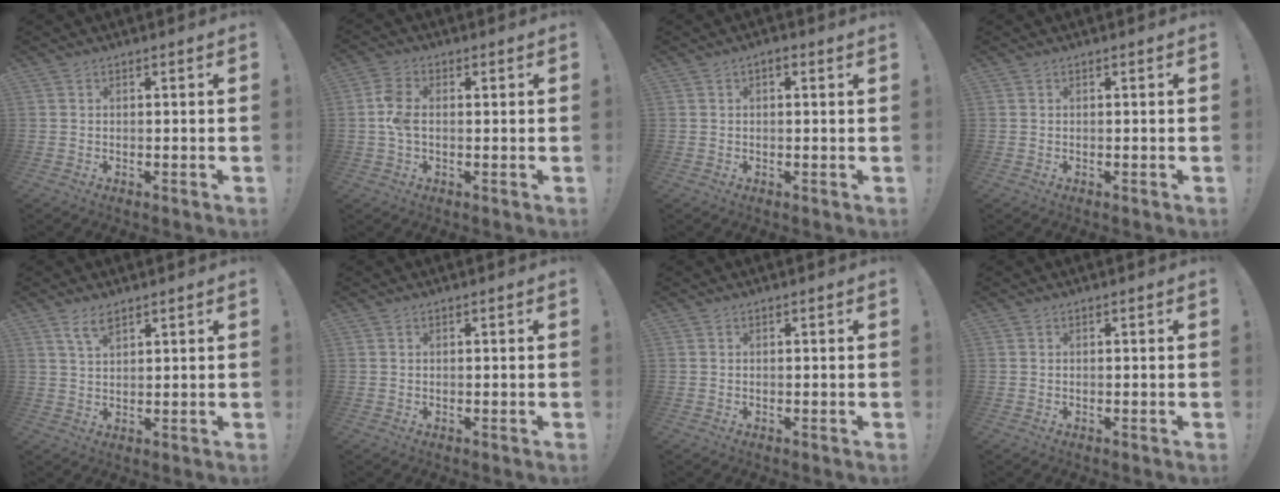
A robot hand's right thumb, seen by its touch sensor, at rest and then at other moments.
{"total": 6.4, "force": [0.0, 3.8, 5.2], "torque": [-0.111, 0.008, -0.001]}
{"total": 1.1, "force": [0.2, 0.3, 1.0], "torque": [-0.020, 0.002, 0.003]}
{"total": 0.0}
{"total": 4.4, "force": [2.9, 1.7, 2.8], "torque": [-0.054, -0.012, 0.053]}
{"total": 0.0}
{"total": 0.0}
{"total": 0.0}